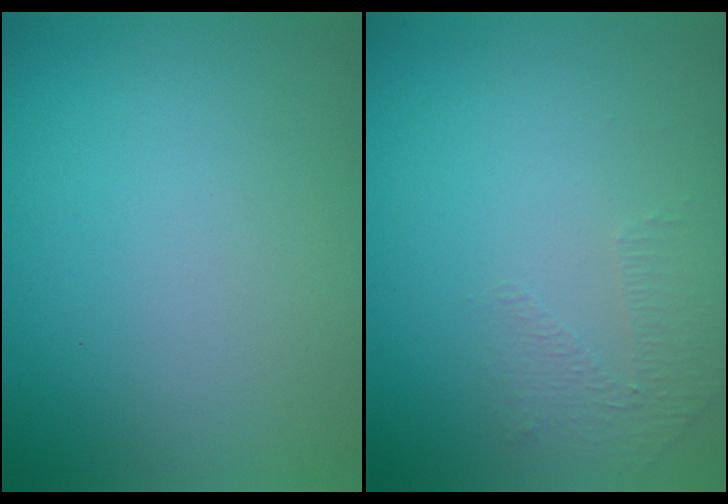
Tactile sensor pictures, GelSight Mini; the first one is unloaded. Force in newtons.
{"total": 1.1, "press": 0.6, "slide": 1.0}